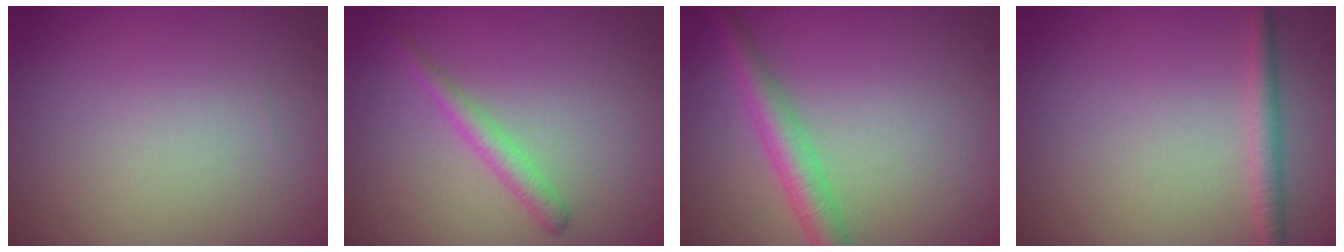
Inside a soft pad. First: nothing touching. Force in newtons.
{"total": 1.8, "press": 1.8, "slide": 0.1}
{"total": 3.5, "press": 3.5, "slide": 0.1}
{"total": 1.9, "press": 1.9, "slide": 0.0}